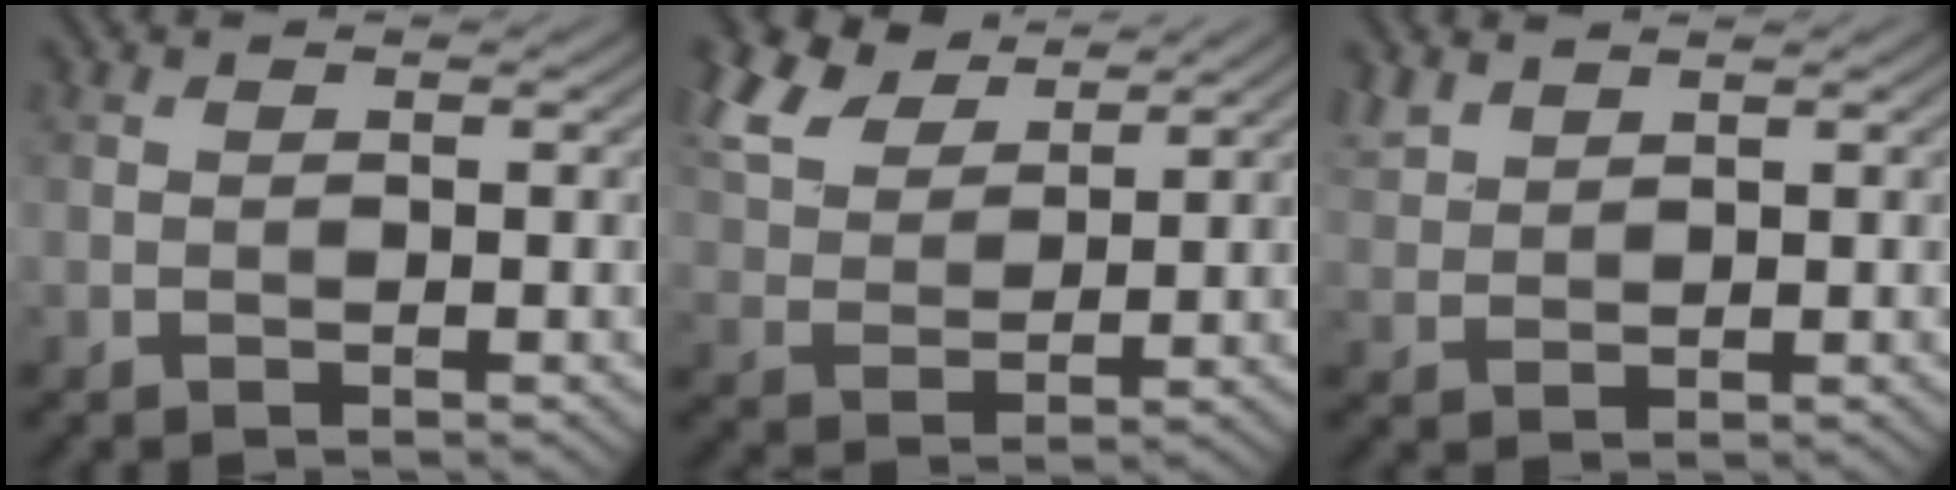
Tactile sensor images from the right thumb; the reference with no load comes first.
{"total": 9.2, "force": [6.4, 4.5, 4.9], "torque": [-0.135, 0.021, 0.128]}
{"total": 2.8, "force": [2.2, 1.2, 1.1], "torque": [-0.032, 0.007, 0.057]}